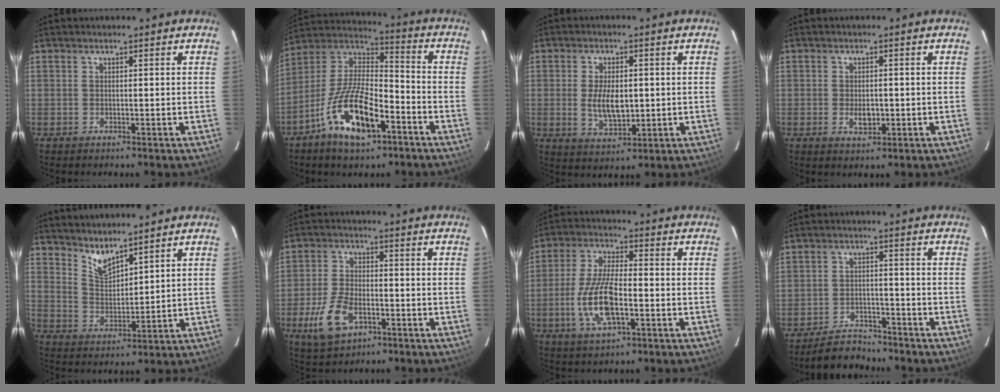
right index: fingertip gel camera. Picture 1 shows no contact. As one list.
[{"total": 16.3, "force": [-8.6, 6.5, 12.3], "torque": [-0.244, -0.003, -0.158]}, {"total": 7.3, "force": [-0.2, 3.8, 6.3], "torque": [-0.118, -0.007, 0.003]}, {"total": 3.3, "force": [-0.6, 2.0, 2.5], "torque": [-0.042, -0.004, -0.007]}, {"total": 5.5, "force": [4.8, 1.2, 2.4], "torque": [-0.042, -0.007, 0.094]}, {"total": 10.2, "force": [-4.4, 5.6, 7.2], "torque": [-0.167, -0.004, -0.077]}, {"total": 11.9, "force": [-3.3, 4.2, 10.6], "torque": [-0.222, -0.005, -0.061]}, {"total": 6.6, "force": [-6.0, 2.5, 1.0], "torque": [-0.044, 0.012, -0.091]}]